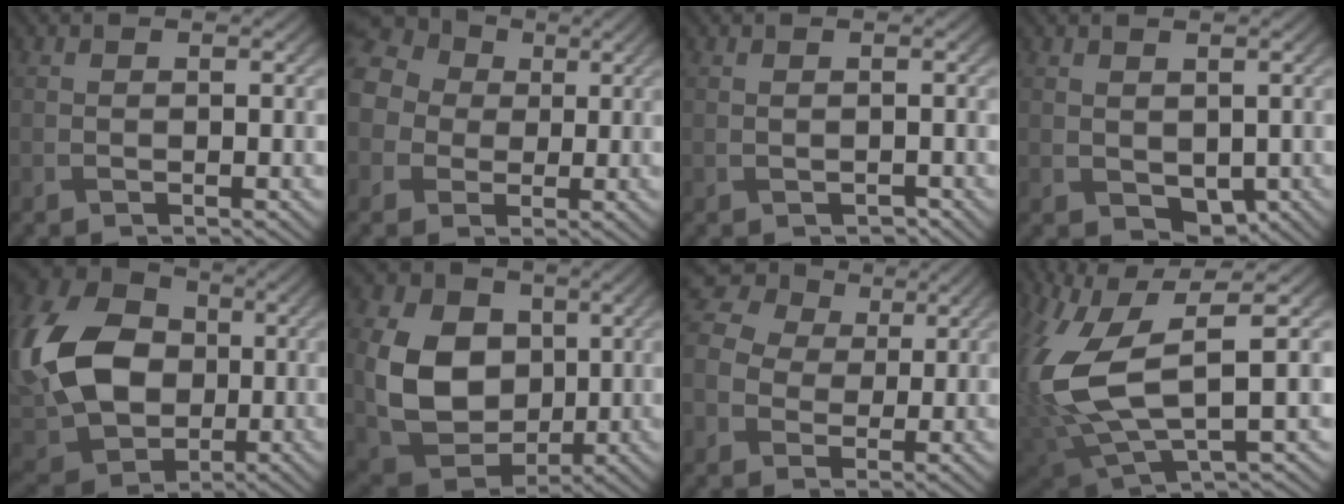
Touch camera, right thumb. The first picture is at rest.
{"total": 10.7, "force": [1.6, 9.3, 5.2], "torque": [-0.152, 0.021, 0.000]}
{"total": 0.6, "force": [-0.3, 0.4, 0.3], "torque": [-0.005, -0.002, -0.004]}
{"total": 2.8, "force": [0.2, 1.9, 1.9], "torque": [-0.042, -0.011, 0.010]}
{"total": 17.1, "force": [-0.1, 13.0, 11.1], "torque": [-0.286, -0.002, -0.009]}
{"total": 12.4, "force": [0.9, 9.5, 7.9], "torque": [-0.188, -0.003, 0.017]}
{"total": 8.9, "force": [1.2, 7.6, 4.4], "torque": [-0.139, 0.018, 0.016]}
{"total": 14.0, "force": [1.7, 6.0, 12.6], "torque": [-0.307, -0.007, 0.042]}